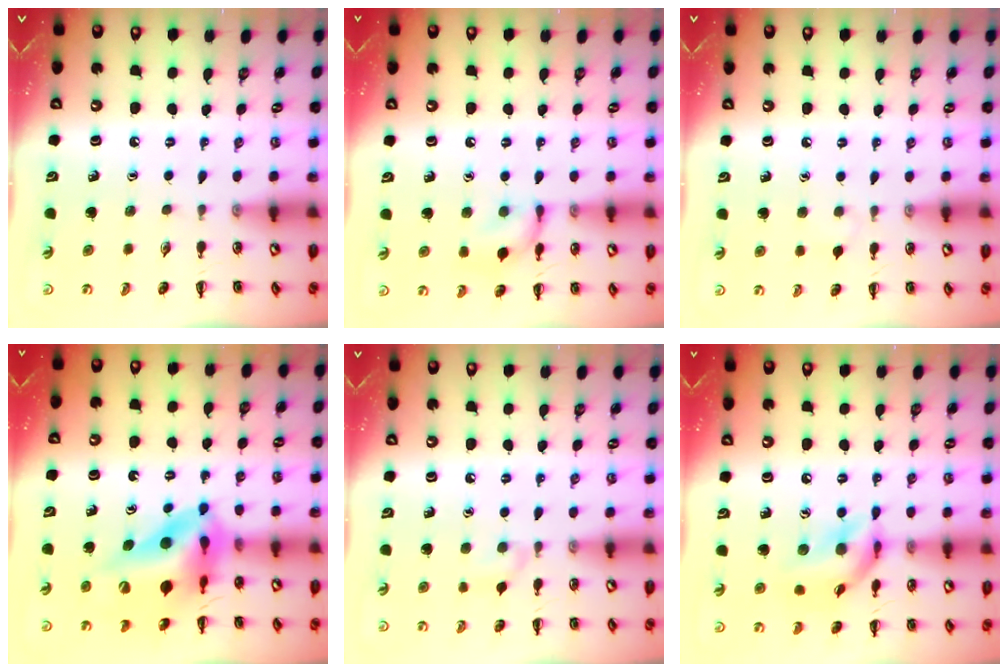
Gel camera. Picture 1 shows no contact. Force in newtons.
{"total": 9.0, "press": 9.0, "slide": 0.6}
{"total": 2.6, "press": 2.4, "slide": 1.1}
{"total": 15.3, "press": 14.5, "slide": 4.9}
{"total": 5.7, "press": 5.3, "slide": 2.2}
{"total": 13.2, "press": 13.0, "slide": 2.0}